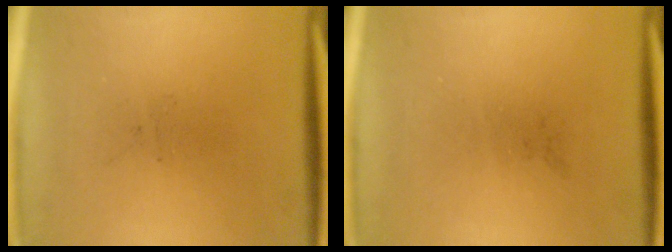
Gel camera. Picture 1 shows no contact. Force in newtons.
{"total": 0.0}